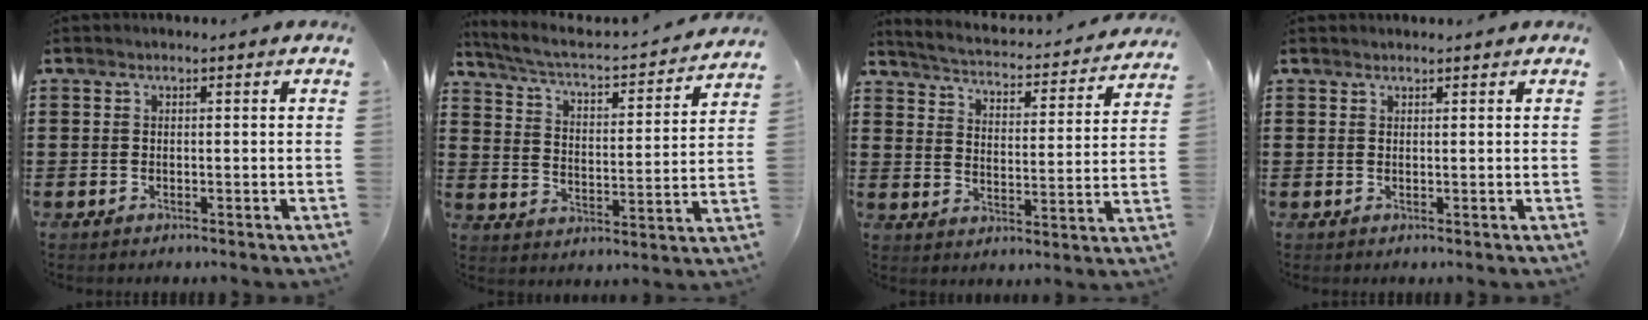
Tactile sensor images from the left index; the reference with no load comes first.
{"total": 3.2, "force": [2.9, 0.2, 1.5], "torque": [-0.048, -0.032, 0.037]}
{"total": 2.7, "force": [2.6, -0.1, 0.3], "torque": [-0.026, -0.031, 0.034]}
{"total": 0.8, "force": [0.8, 0.1, 0.1], "torque": [-0.003, 0.000, 0.016]}